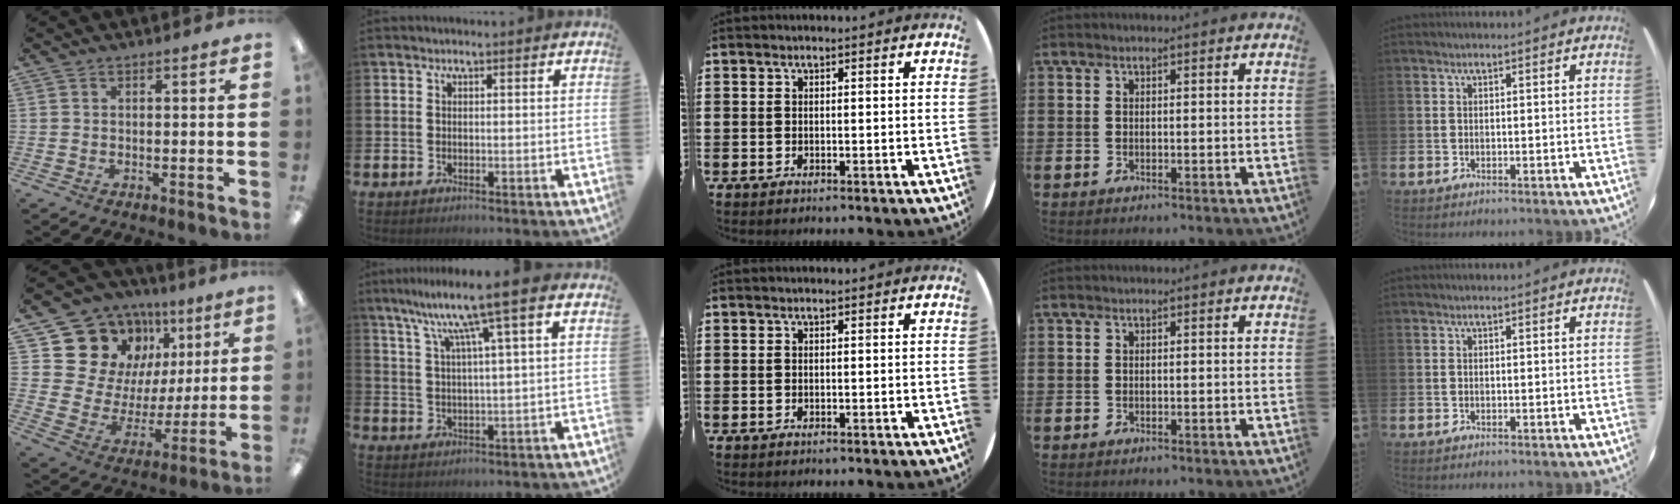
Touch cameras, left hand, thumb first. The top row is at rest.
{"thumb": {"total": 18.5, "force": [10.2, 14.4, 5.5], "torque": [-0.104, -0.064, 0.213]}, "index": {"total": 9.0, "force": [5.6, -0.1, 7.0], "torque": [-0.148, -0.016, 0.089]}}